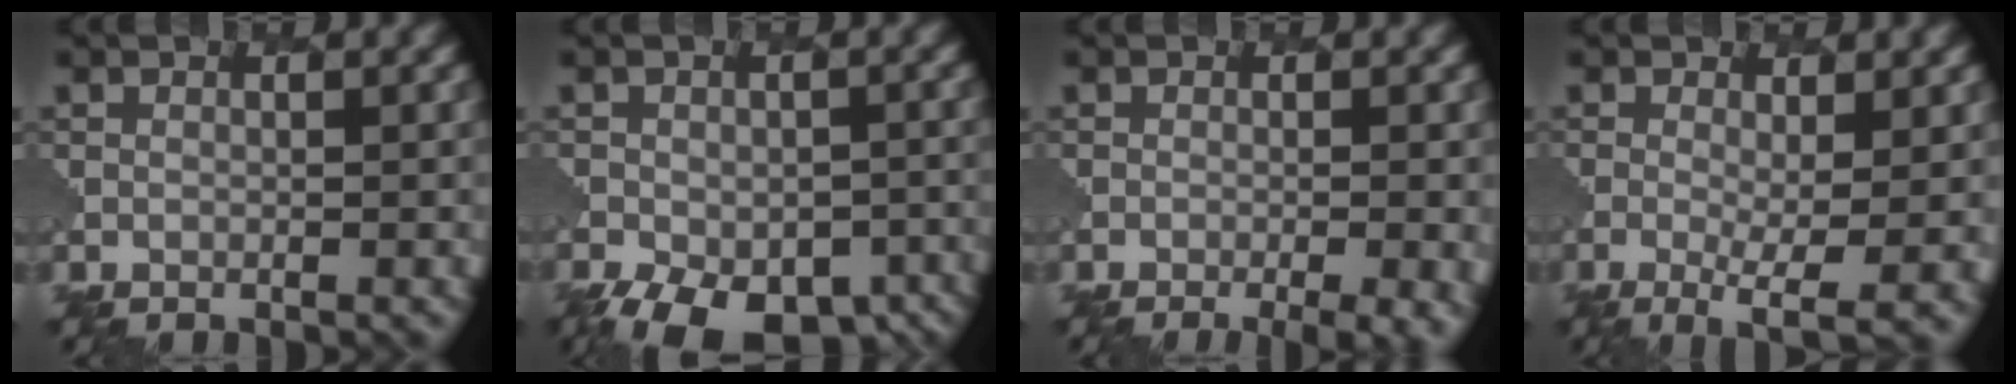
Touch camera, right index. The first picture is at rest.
{"total": 11.1, "force": [-7.4, 5.4, 6.2], "torque": [-0.101, -0.037, -0.096]}
{"total": 5.6, "force": [-2.0, 2.1, 4.8], "torque": [-0.043, 0.007, -0.017]}
{"total": 4.5, "force": [-0.6, 1.0, 4.3], "torque": [-0.080, -0.011, -0.011]}